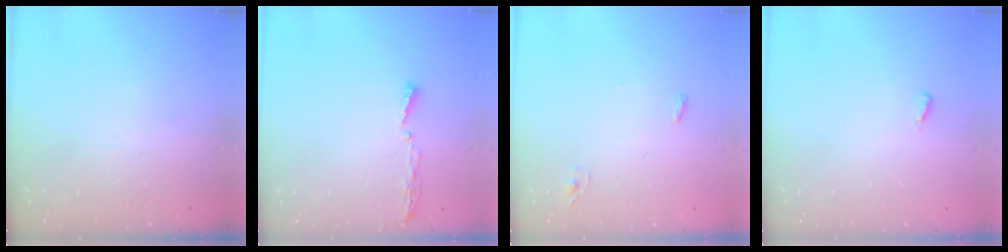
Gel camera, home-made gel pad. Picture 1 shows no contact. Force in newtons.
{"total": 3.4, "press": 3.4, "slide": 0.4}
{"total": 3.3, "press": 2.9, "slide": 1.7}
{"total": 4.4, "press": 2.2, "slide": 3.9}